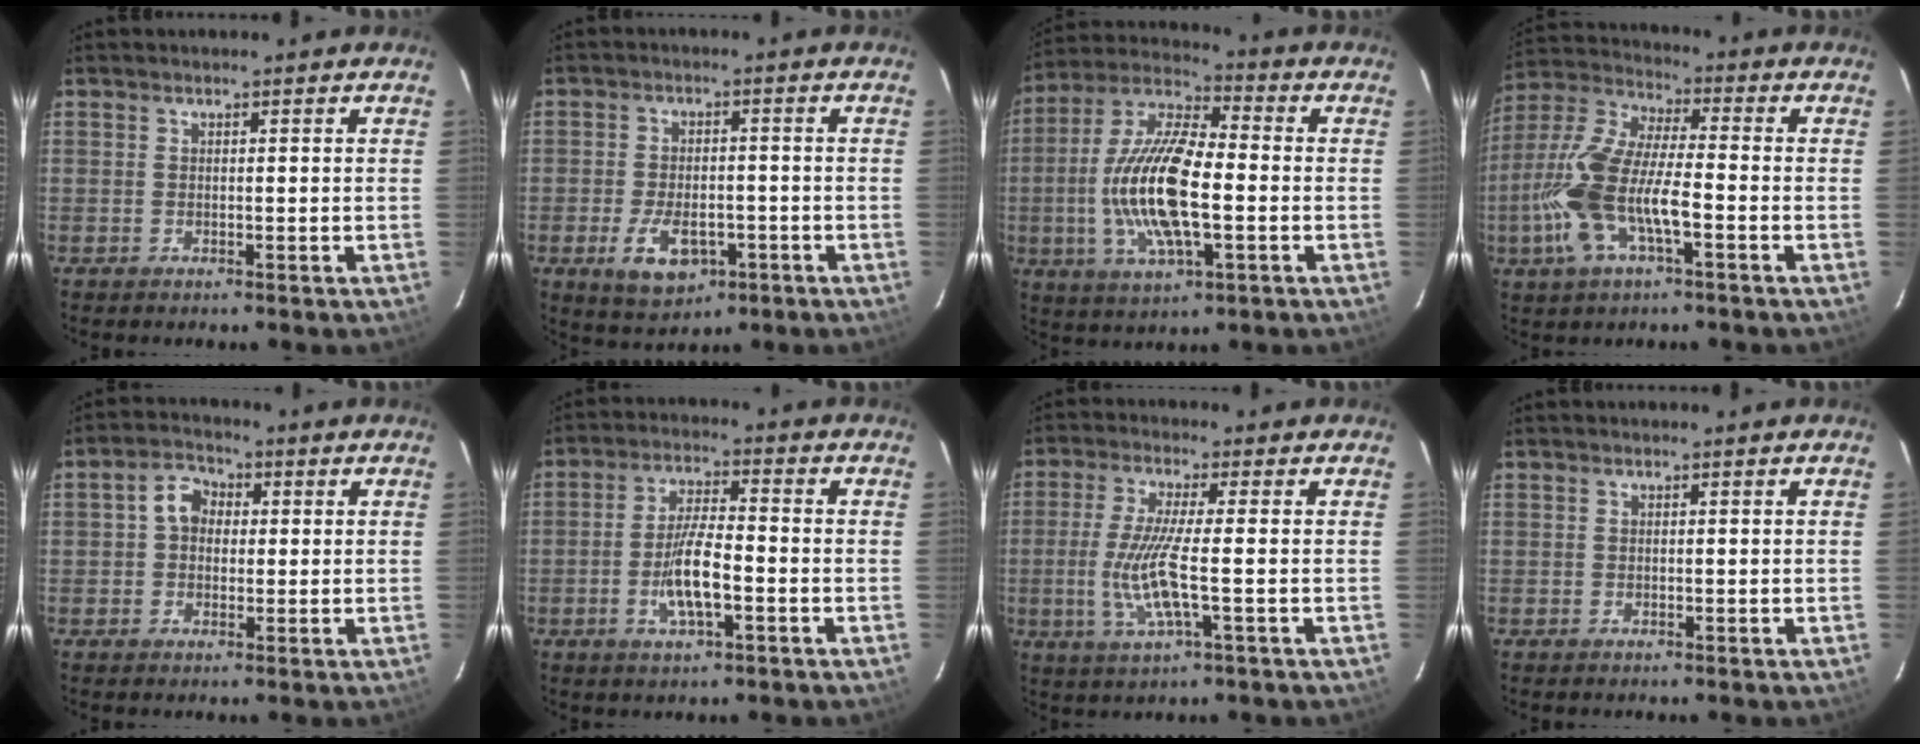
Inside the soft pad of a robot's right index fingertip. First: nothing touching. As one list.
[{"total": 8.7, "force": [-3.7, 5.0, 6.0], "torque": [-0.128, -0.006, -0.052]}, {"total": 17.4, "force": [-2.7, 6.1, 16.0], "torque": [-0.326, 0.001, -0.055]}, {"total": 15.3, "force": [-5.0, 5.0, 13.5], "torque": [-0.291, -0.002, -0.101]}, {"total": 4.7, "force": [0.4, 3.9, 2.6], "torque": [-0.048, 0.021, 0.005]}, {"total": 8.2, "force": [-2.8, 2.1, 7.4], "torque": [-0.148, 0.002, -0.049]}, {"total": 9.2, "force": [-1.8, 0.5, 9.0], "torque": [-0.189, -0.011, -0.033]}, {"total": 0.0}]